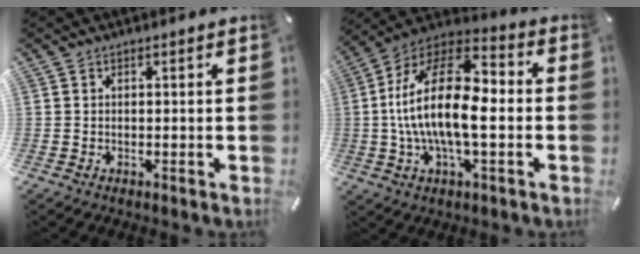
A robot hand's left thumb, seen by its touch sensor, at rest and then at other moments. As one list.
[{"total": 19.9, "force": [-1.6, 9.2, 17.6], "torque": [-0.353, 0.006, -0.028]}]